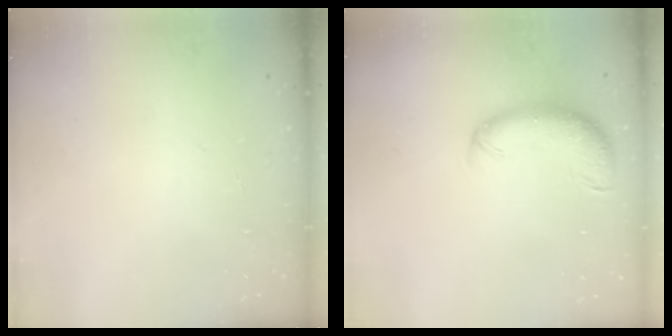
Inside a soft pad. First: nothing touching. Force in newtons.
{"total": 11.5, "press": 11.2, "slide": 2.6}